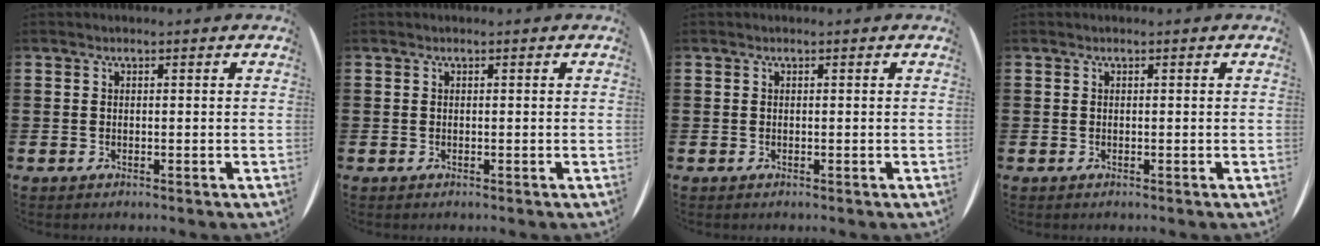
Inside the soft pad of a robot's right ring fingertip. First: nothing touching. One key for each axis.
{"total": 0.0}
{"total": 0.0}
{"total": 0.0}